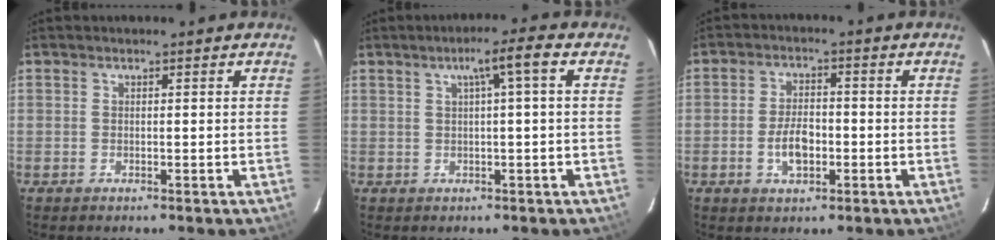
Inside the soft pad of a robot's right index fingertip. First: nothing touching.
{"total": 4.6, "force": [1.1, -0.3, 4.5], "torque": [-0.072, 0.011, 0.022]}
{"total": 5.0, "force": [-1.7, 2.8, 3.8], "torque": [-0.077, 0.005, -0.028]}